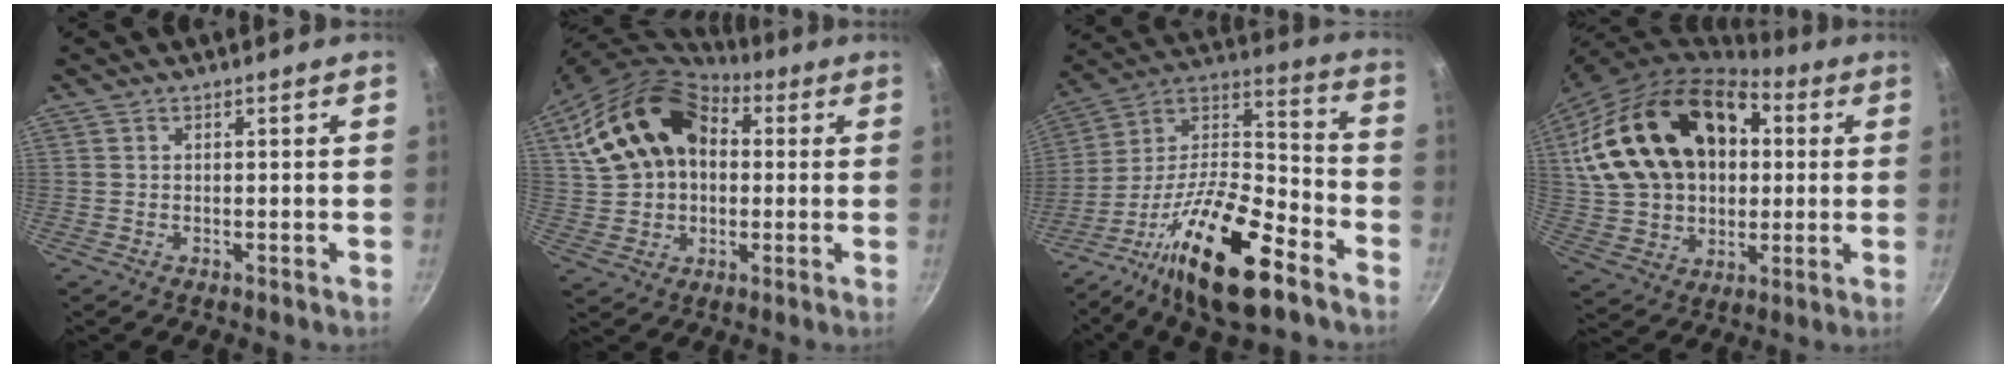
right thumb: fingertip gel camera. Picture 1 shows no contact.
{"total": 19.3, "force": [4.7, 13.7, 12.8], "torque": [-0.222, 0.033, 0.081]}
{"total": 23.8, "force": [-13.4, 8.3, 17.8], "torque": [-0.285, 0.078, -0.243]}
{"total": 26.4, "force": [5.4, 18.4, 18.2], "torque": [-0.309, 0.029, 0.102]}